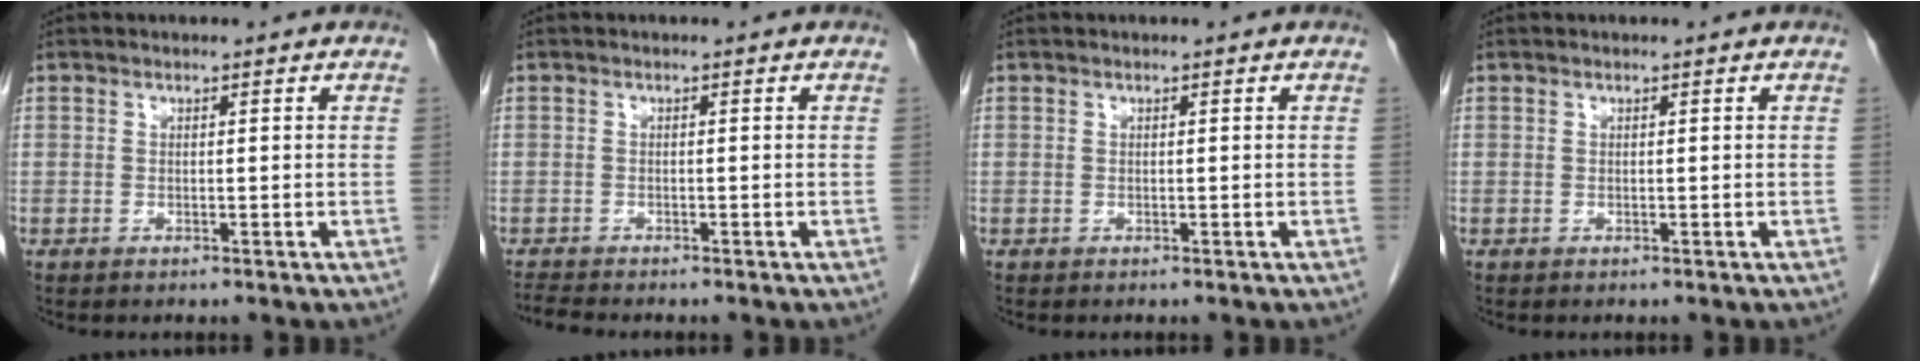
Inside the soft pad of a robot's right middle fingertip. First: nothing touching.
{"total": 1.8, "force": [-1.8, -0.4, 0.1], "torque": [-0.009, -0.010, -0.035]}
{"total": 0.0}
{"total": 0.0}